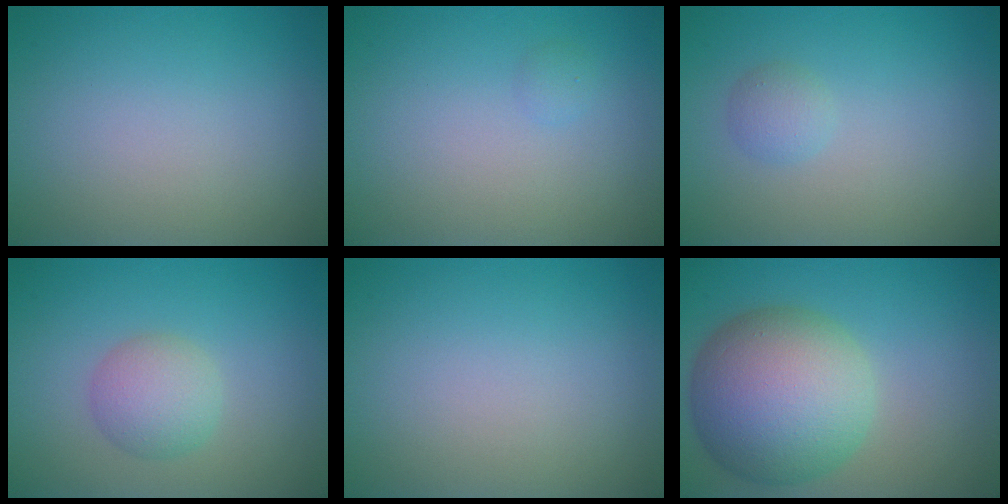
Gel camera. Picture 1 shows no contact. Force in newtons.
{"total": 0.6, "press": 0.6, "slide": 0.1}
{"total": 1.3, "press": 1.3, "slide": 0.0}
{"total": 3.0, "press": 3.0, "slide": 0.0}
{"total": 0.0}
{"total": 10.9, "press": 10.9, "slide": 0.5}